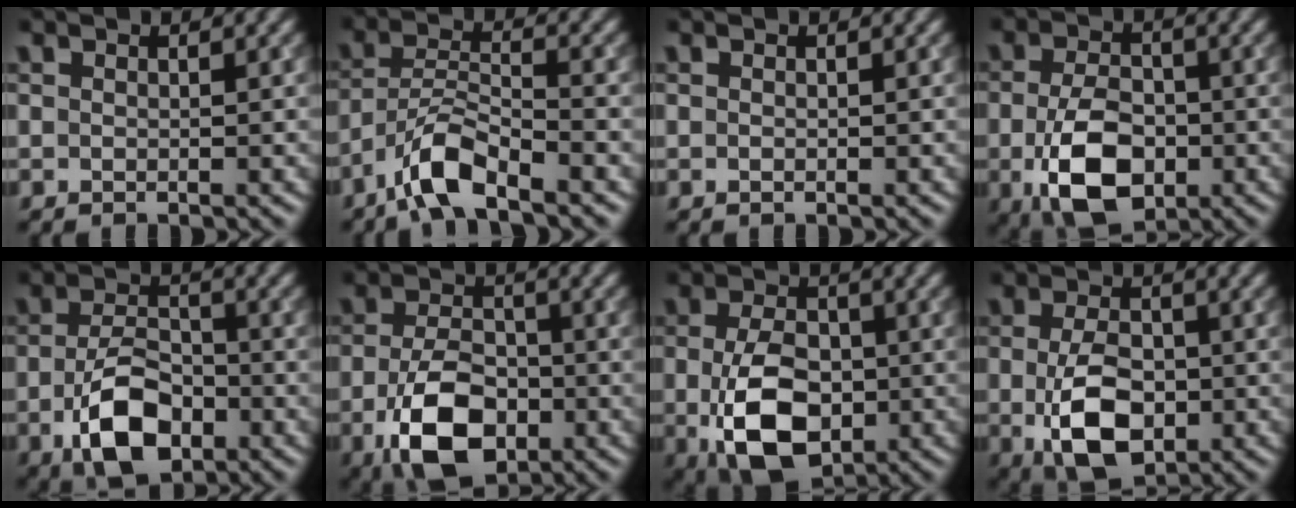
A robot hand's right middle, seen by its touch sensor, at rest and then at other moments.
{"total": 5.0, "force": [-3.5, 1.2, 3.3], "torque": [-0.061, 0.004, -0.075]}
{"total": 0.0}
{"total": 7.6, "force": [-2.2, 4.5, 5.6], "torque": [-0.121, -0.013, -0.039]}
{"total": 6.9, "force": [-2.8, 3.8, 5.1], "torque": [-0.096, -0.008, -0.054]}
{"total": 8.0, "force": [-3.2, 4.6, 5.7], "torque": [-0.123, -0.015, -0.057]}
{"total": 8.5, "force": [-1.8, 5.3, 6.4], "torque": [-0.135, -0.014, -0.030]}
{"total": 7.1, "force": [-1.5, 4.2, 5.5], "torque": [-0.114, -0.010, -0.026]}